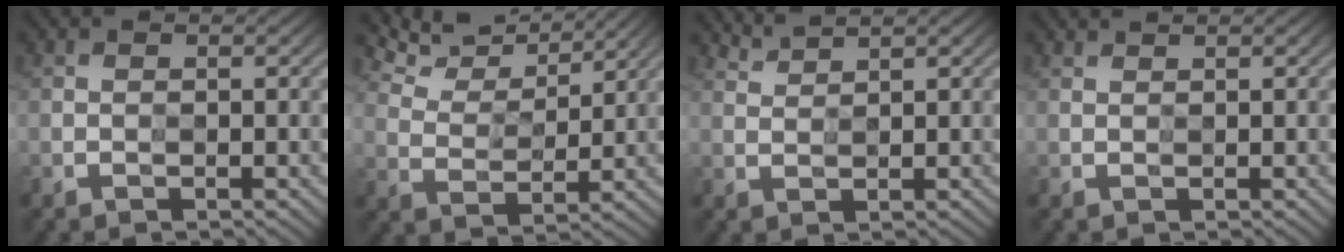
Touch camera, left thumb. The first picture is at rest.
{"total": 7.6, "force": [7.0, 1.9, 2.3], "torque": [-0.059, 0.004, 0.118]}
{"total": 2.7, "force": [2.7, -0.2, -0.1], "torque": [-0.003, 0.001, 0.062]}
{"total": 1.3, "force": [1.3, -0.2, 0.0], "torque": [0.001, 0.004, 0.030]}